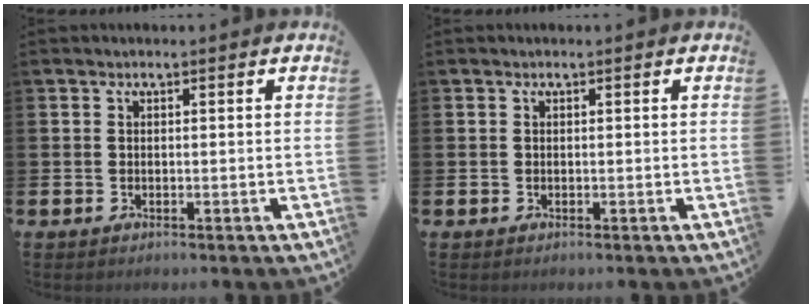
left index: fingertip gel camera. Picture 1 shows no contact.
{"total": 0.0}